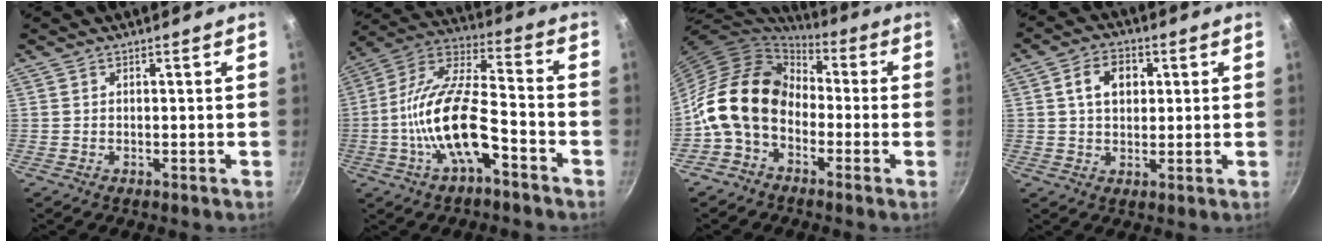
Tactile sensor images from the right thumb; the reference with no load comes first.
{"total": 17.4, "force": [-6.3, 6.7, 14.8], "torque": [-0.271, 0.044, -0.132]}
{"total": 15.1, "force": [-2.6, 11.3, 9.6], "torque": [-0.148, 0.043, -0.070]}
{"total": 7.0, "force": [1.8, 5.0, 4.6], "torque": [-0.055, 0.007, 0.025]}